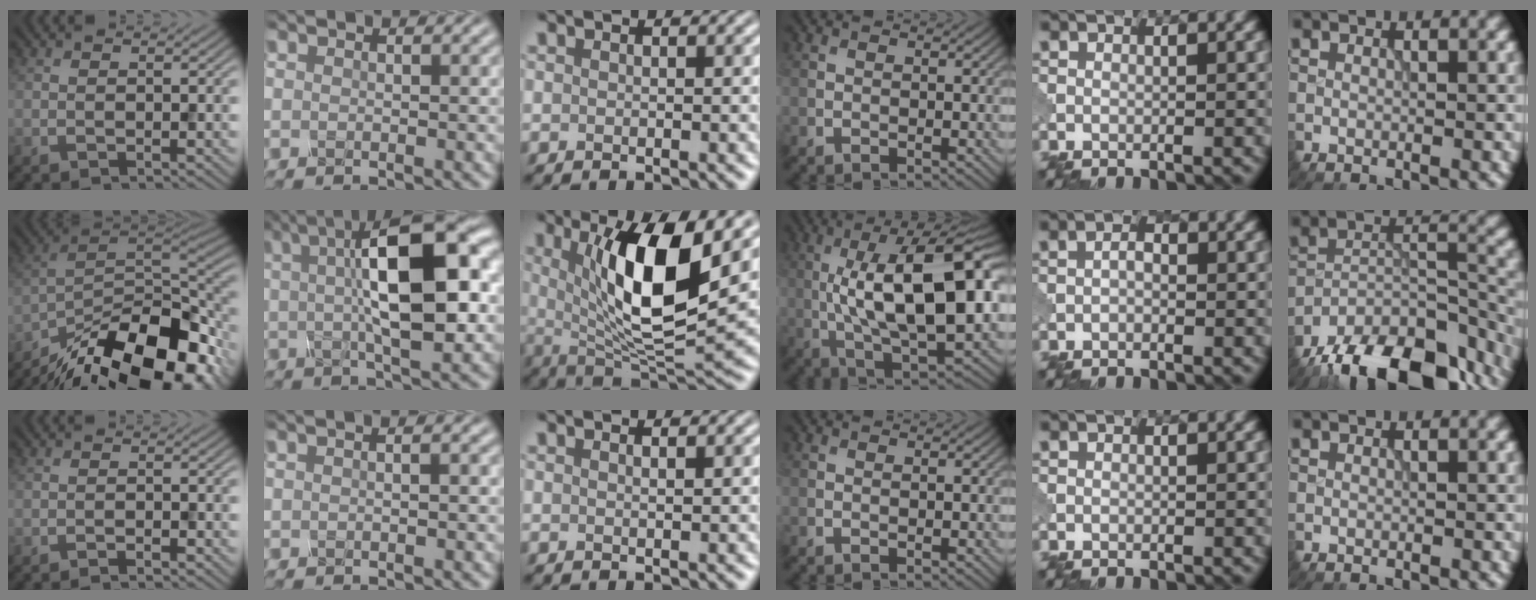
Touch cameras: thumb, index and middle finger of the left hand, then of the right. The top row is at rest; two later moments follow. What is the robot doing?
{"motion": "disassemble", "object": "glue stick"}